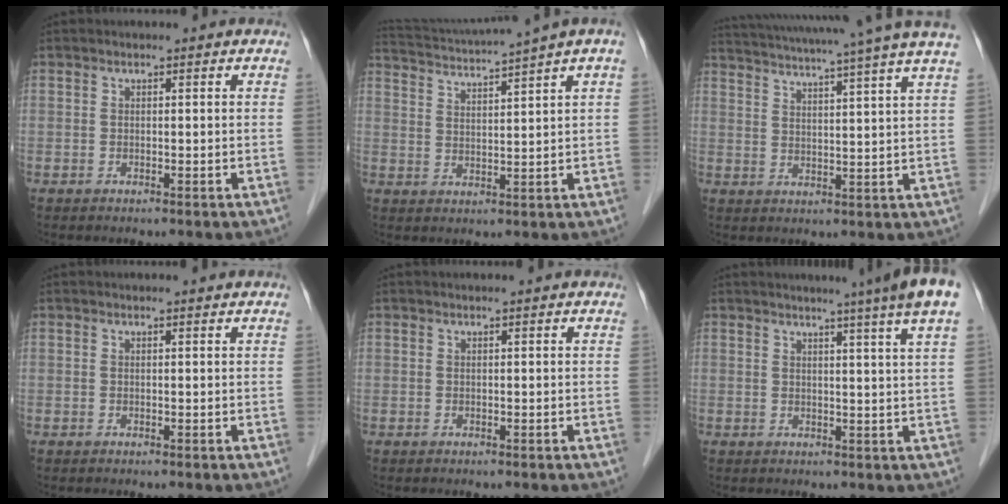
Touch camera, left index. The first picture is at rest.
{"total": 10.4, "force": [8.9, -2.2, 4.8], "torque": [-0.091, 0.000, 0.139]}
{"total": 21.1, "force": [18.3, -1.8, 10.3], "torque": [-0.180, -0.017, 0.240]}
{"total": 0.9, "force": [0.9, -0.2, 0.2], "torque": [-0.013, -0.002, 0.011]}
{"total": 1.1, "force": [1.1, -0.2, 0.4], "torque": [-0.011, 0.007, 0.018]}
{"total": 9.1, "force": [6.6, -1.4, 6.1], "torque": [-0.081, 0.000, 0.056]}